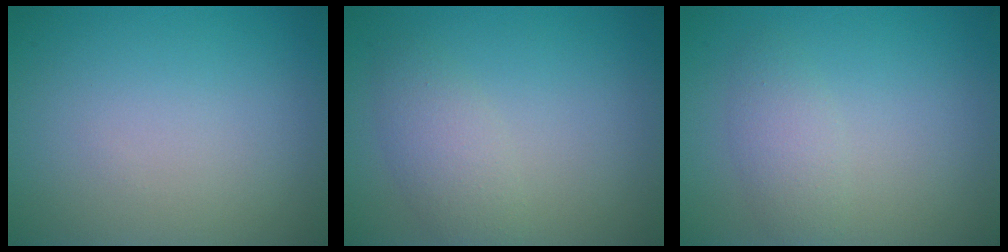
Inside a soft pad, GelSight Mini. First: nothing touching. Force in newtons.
{"total": 2.7, "press": 2.7, "slide": 0.1}
{"total": 2.1, "press": 2.1, "slide": 0.1}